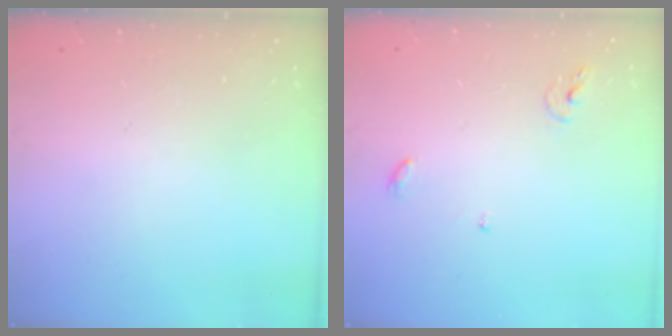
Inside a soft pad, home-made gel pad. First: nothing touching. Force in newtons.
{"total": 5.4, "press": 5.4, "slide": 0.2}